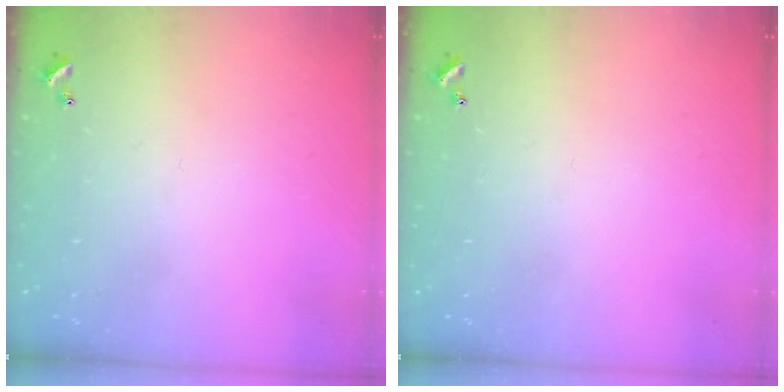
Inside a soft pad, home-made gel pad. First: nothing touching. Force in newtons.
{"total": 0.0}